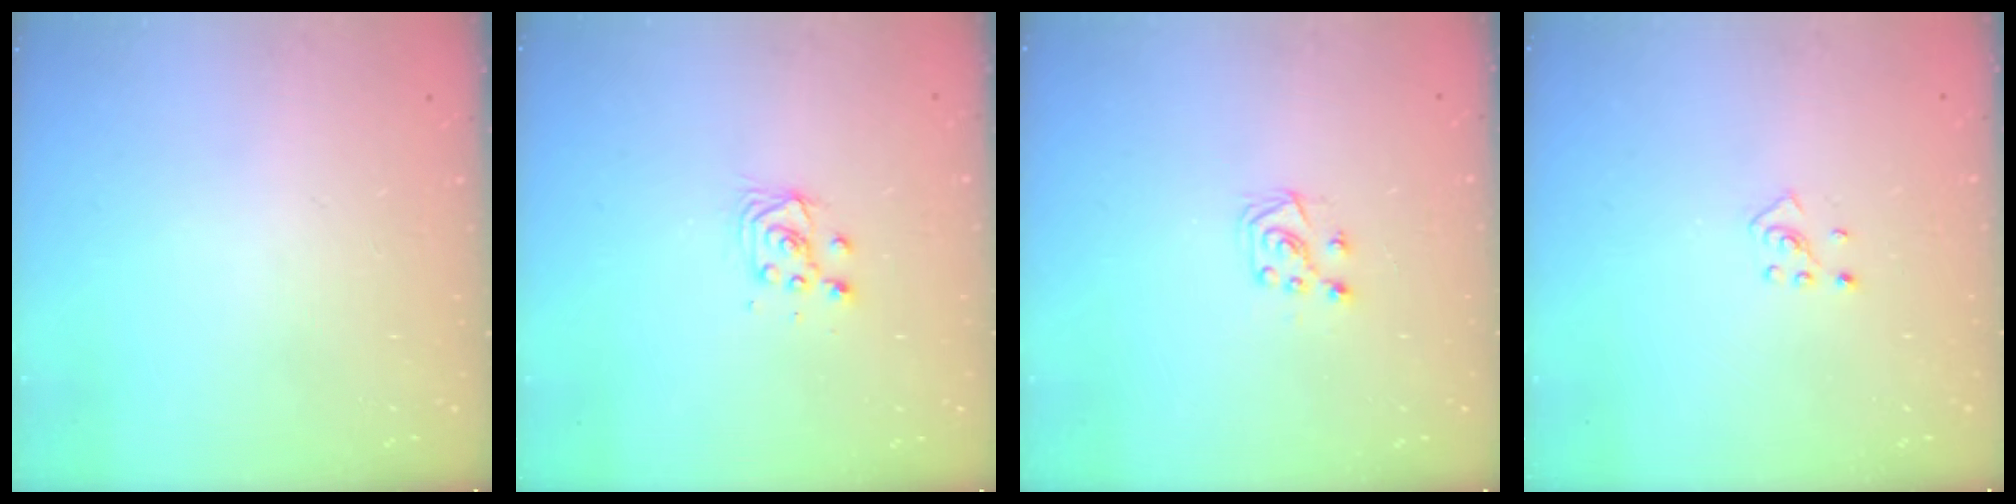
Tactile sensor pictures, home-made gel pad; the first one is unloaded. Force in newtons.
{"total": 3.7, "press": 3.7, "slide": 0.3}
{"total": 7.3, "press": 7.2, "slide": 0.5}
{"total": 2.7, "press": 2.6, "slide": 0.9}